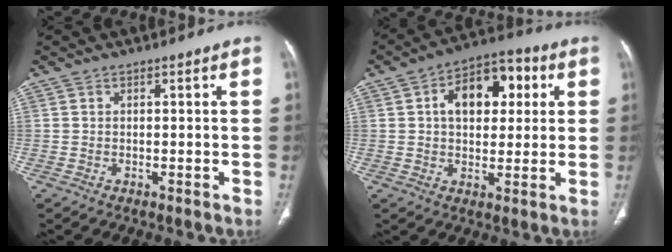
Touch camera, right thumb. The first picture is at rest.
{"total": 12.9, "force": [3.2, 8.0, 9.5], "torque": [-0.108, 0.018, 0.043]}